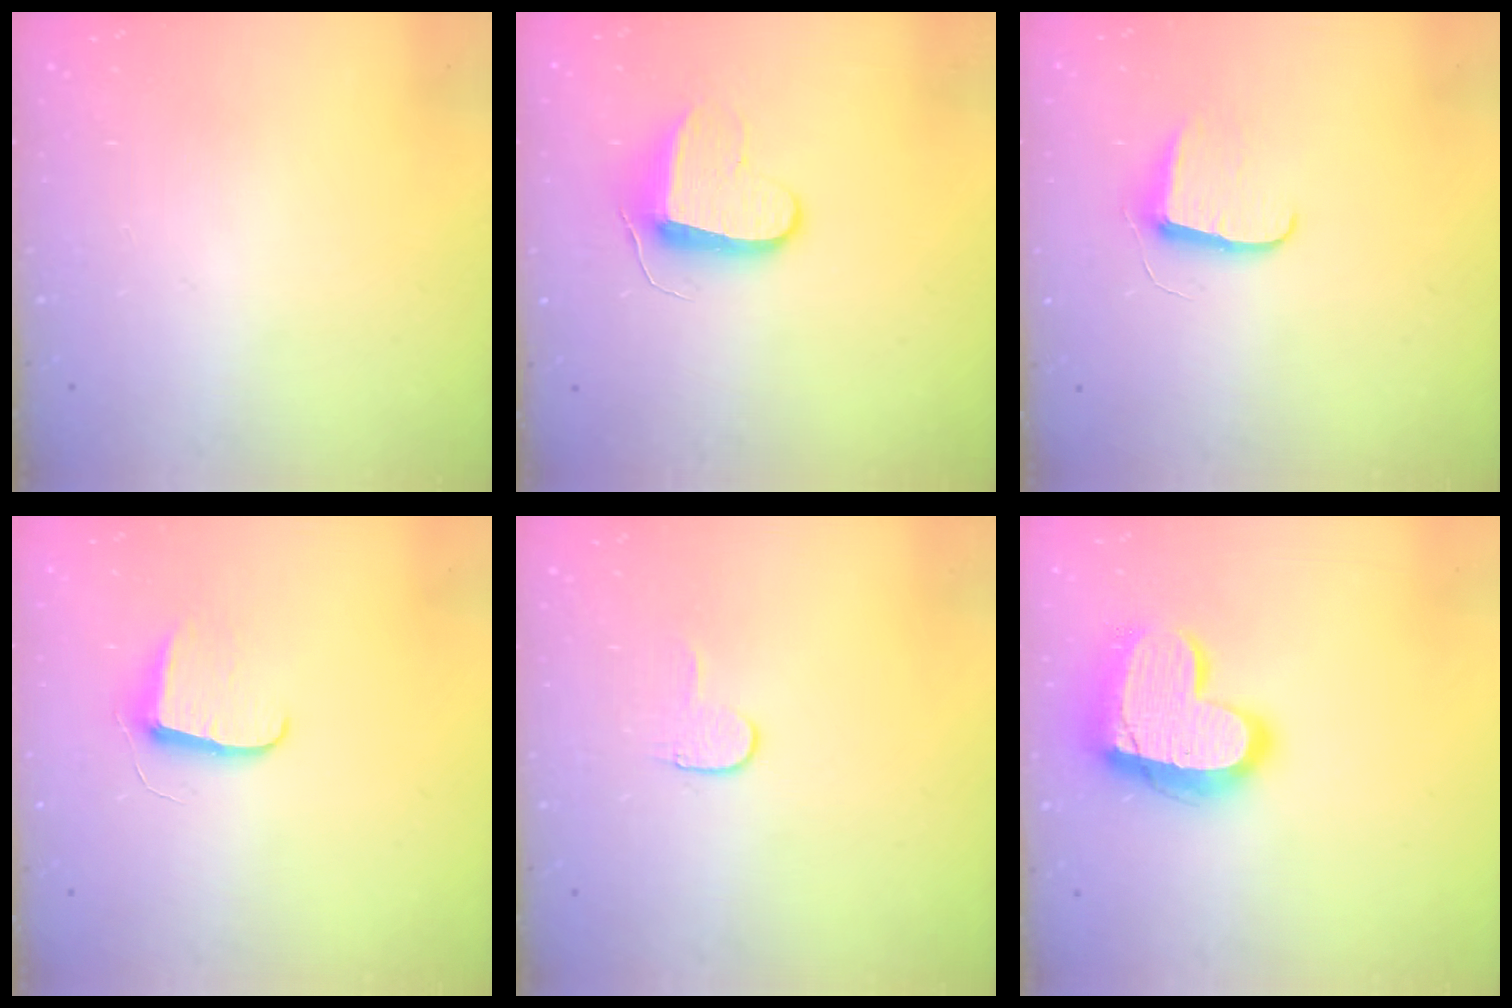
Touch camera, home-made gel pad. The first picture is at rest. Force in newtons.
{"total": 9.9, "press": 9.9, "slide": 0.3}
{"total": 7.3, "press": 7.3, "slide": 0.4}
{"total": 7.3, "press": 7.3, "slide": 0.4}
{"total": 3.6, "press": 3.6, "slide": 0.4}
{"total": 17.2, "press": 17.2, "slide": 1.3}